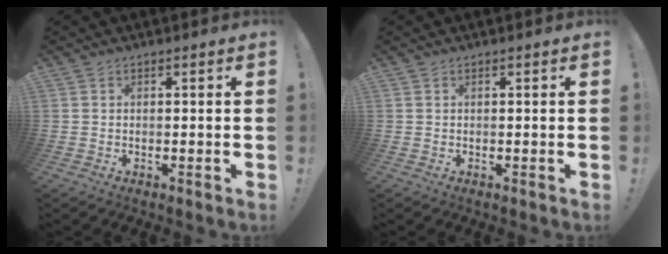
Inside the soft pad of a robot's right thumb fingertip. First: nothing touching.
{"total": 0.0}